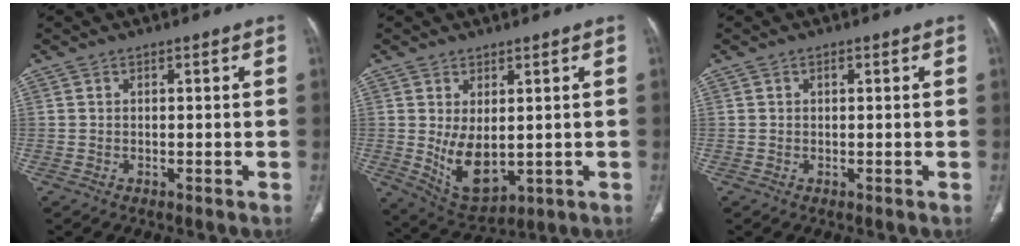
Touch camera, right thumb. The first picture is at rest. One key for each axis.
{"total": 9.0, "fx": 0.0, "fy": 5.0, "fz": 7.4, "tx": -0.113, "ty": -0.017, "tz": 0.026}
{"total": 0.6, "fx": 0.2, "fy": 0.4, "fz": 0.4, "tx": -0.005, "ty": 0.001, "tz": 0.004}